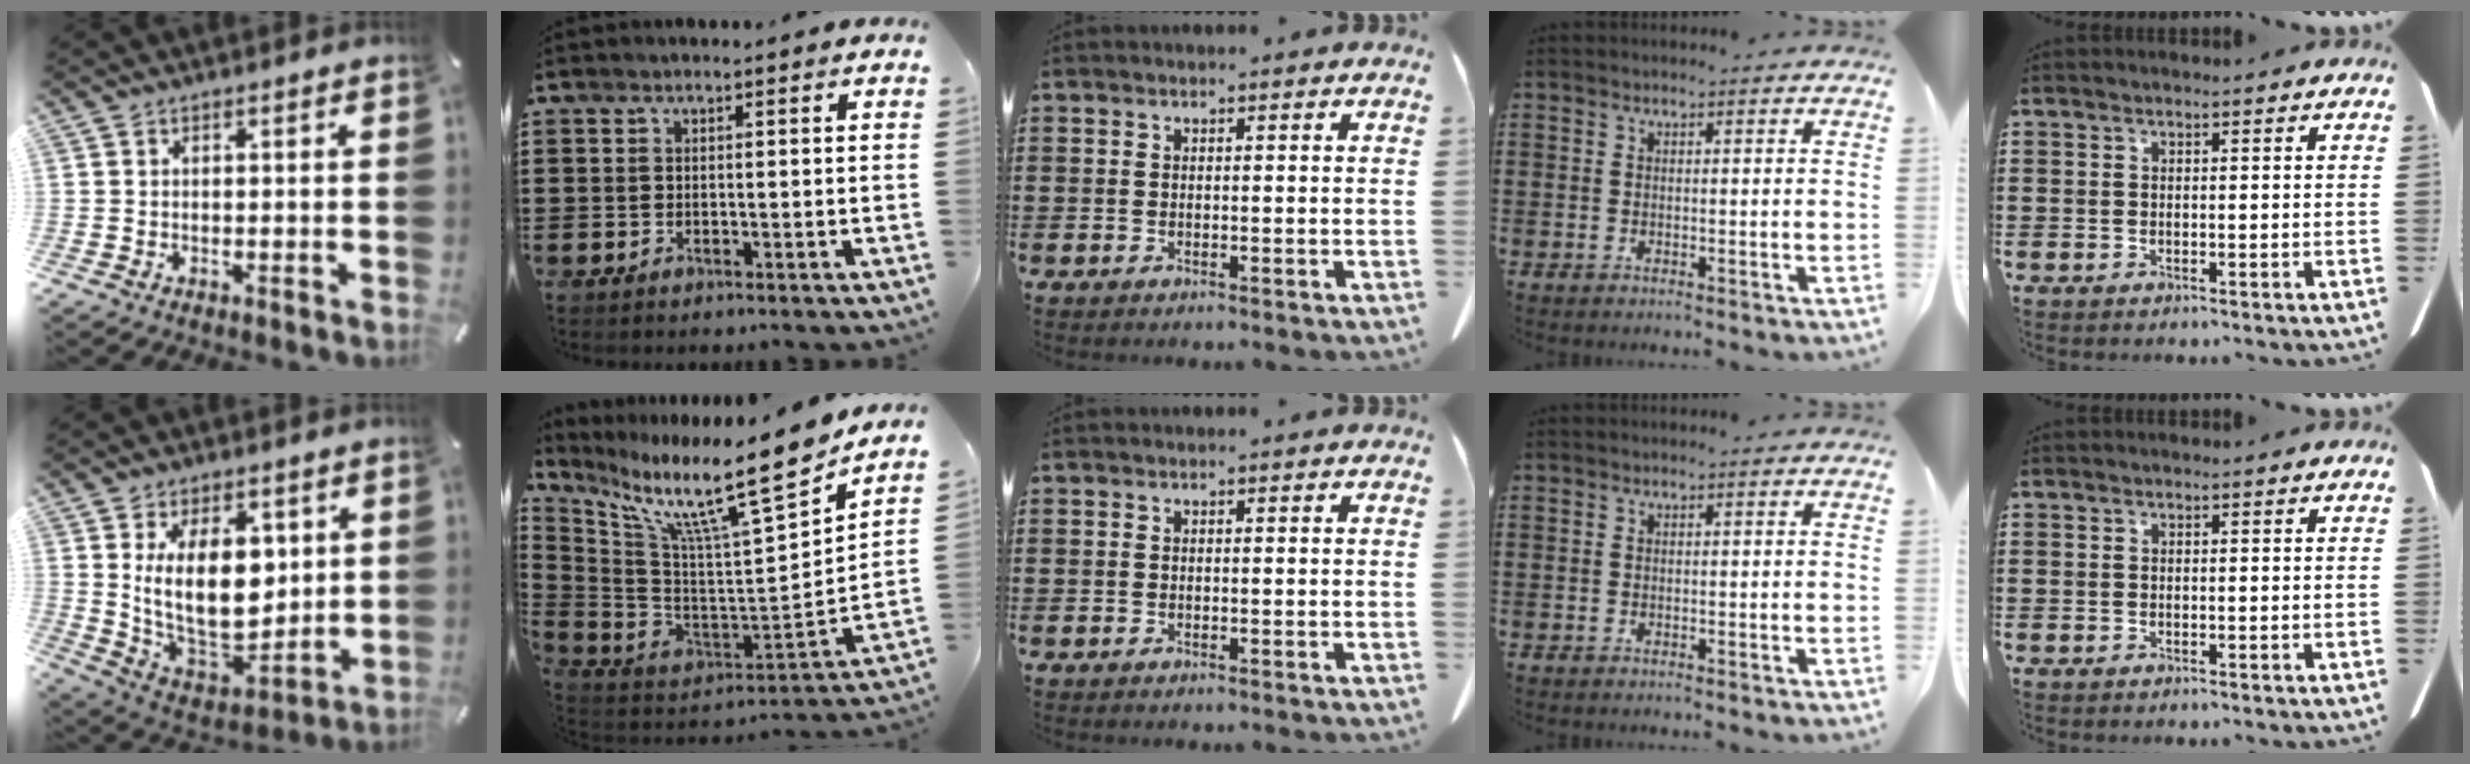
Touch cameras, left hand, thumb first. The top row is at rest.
{"thumb": {"total": 18.2, "force": [4.0, 11.0, 13.9], "torque": [-0.247, -0.034, 0.072]}, "index": {"total": 12.7, "force": [9.6, 0.2, 8.3], "torque": [-0.169, -0.083, 0.145]}}